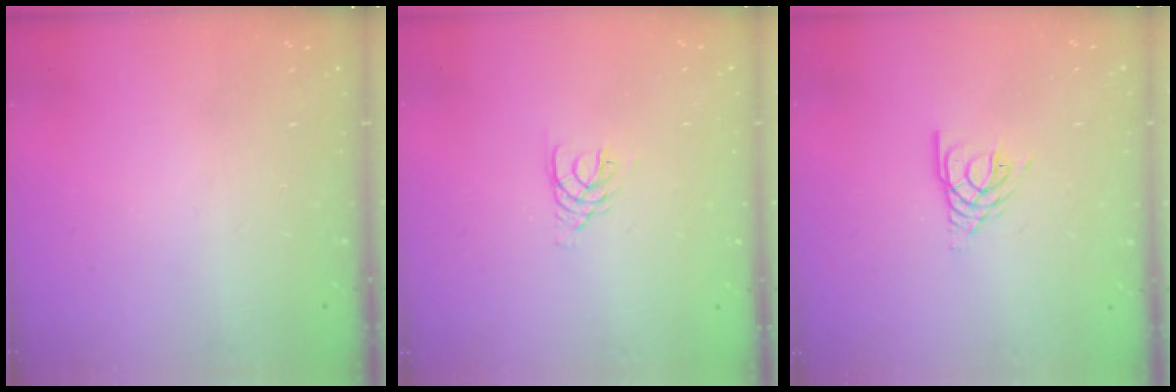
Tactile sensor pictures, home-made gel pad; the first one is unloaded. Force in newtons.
{"total": 4.8, "press": 4.8, "slide": 0.5}
{"total": 4.2, "press": 4.1, "slide": 0.5}